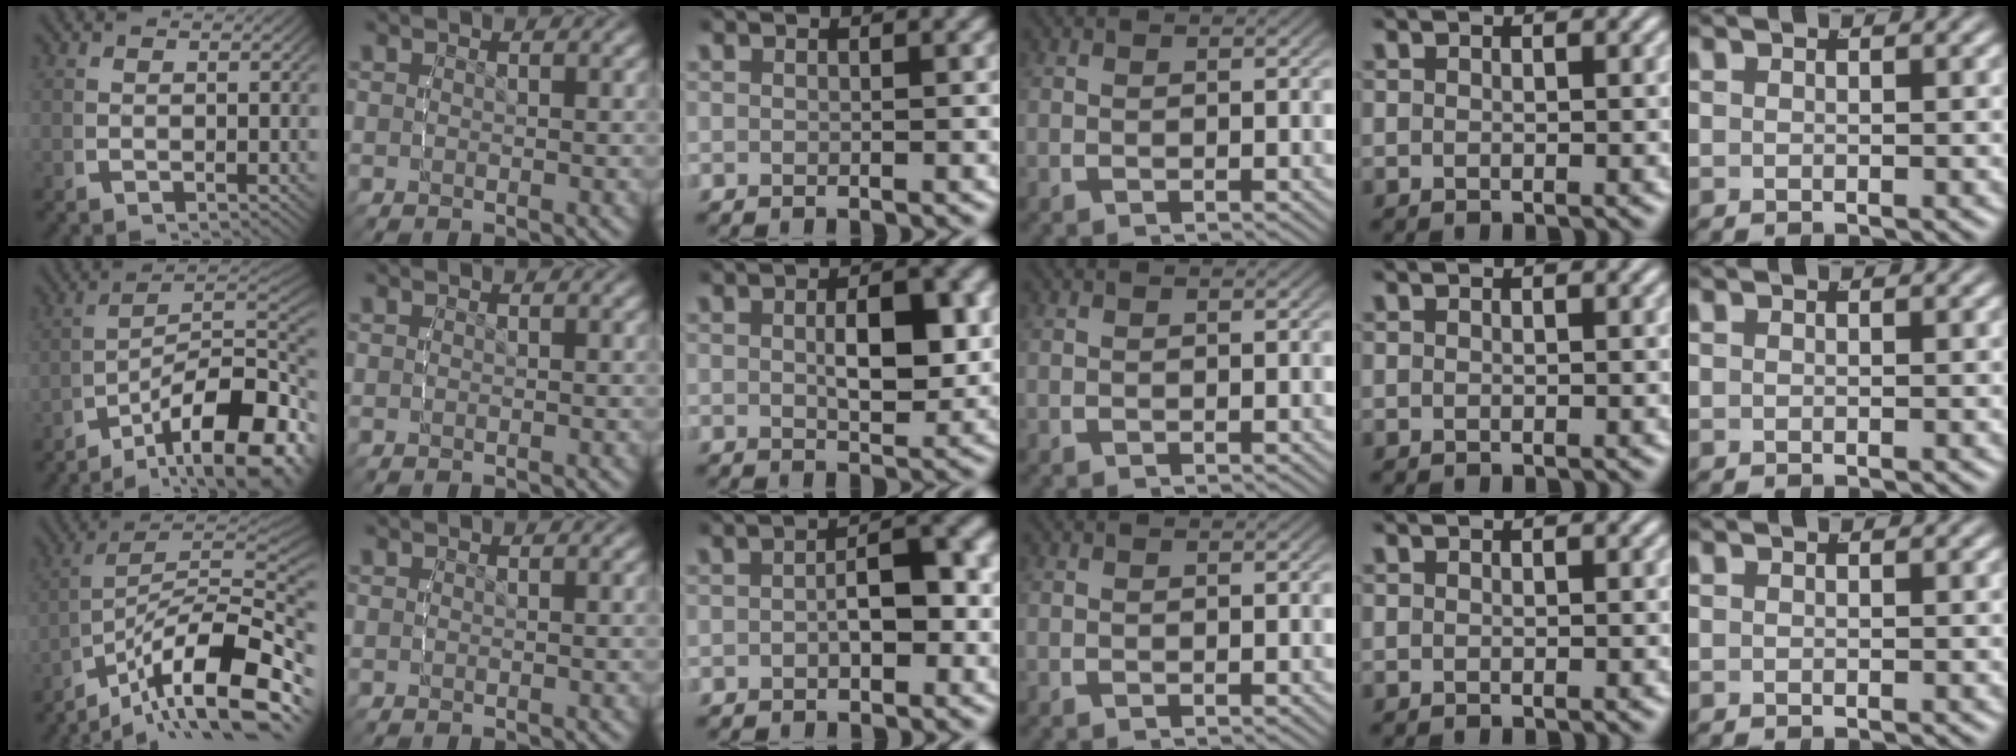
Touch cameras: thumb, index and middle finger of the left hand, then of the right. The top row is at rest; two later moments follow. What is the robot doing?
{"motion": "lift_and_place", "object": "glue stick"}